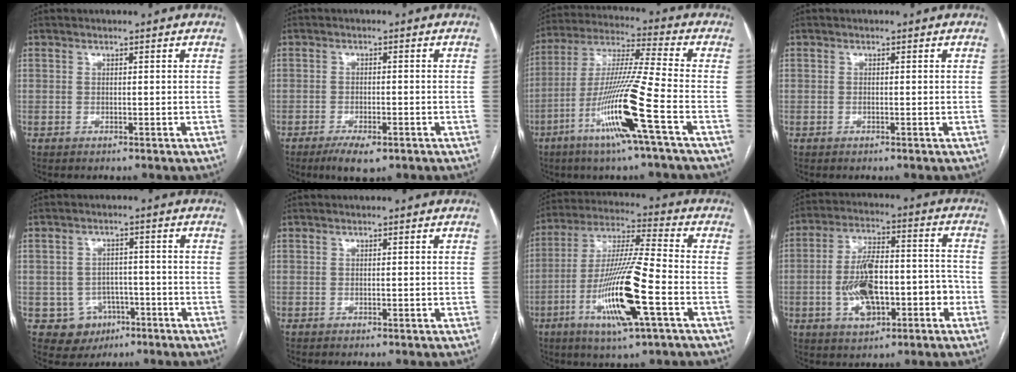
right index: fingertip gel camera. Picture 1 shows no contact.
{"total": 4.7, "force": [-2.9, 1.4, 3.3], "torque": [-0.059, -0.006, -0.043]}
{"total": 15.8, "force": [-6.5, -1.5, 14.4], "torque": [-0.287, -0.017, -0.125]}
{"total": 0.0}
{"total": 6.1, "force": [-2.5, 5.5, 1.0], "torque": [-0.010, 0.011, -0.026]}
{"total": 0.0}
{"total": 16.6, "force": [-5.7, 0.9, 15.5], "torque": [-0.308, -0.015, -0.104]}
{"total": 13.2, "force": [-3.6, 5.7, 11.3], "torque": [-0.204, 0.032, -0.055]}